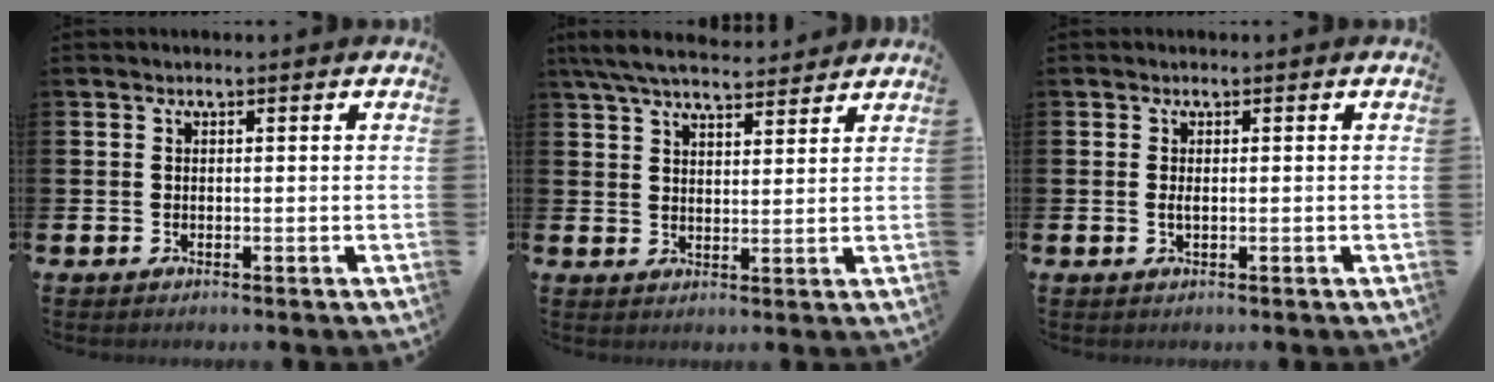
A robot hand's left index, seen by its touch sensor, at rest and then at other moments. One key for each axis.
{"total": 6.6, "fx": 6.1, "fy": 1.2, "fz": 2.0, "tx": -0.050, "ty": -0.029, "tz": 0.110}
{"total": 0.7, "fx": 0.1, "fy": 0.2, "fz": 0.7, "tx": -0.008, "ty": -0.002, "tz": -0.001}